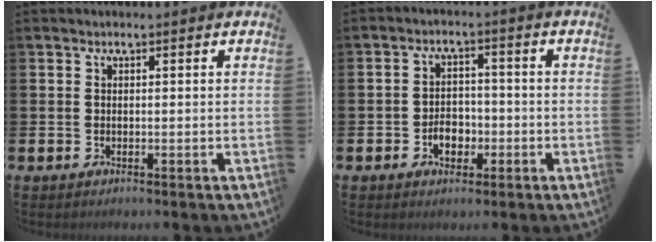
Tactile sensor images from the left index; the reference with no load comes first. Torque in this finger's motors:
{"motor_torque": [0.05, 0.04, 0.12, 0.05]}